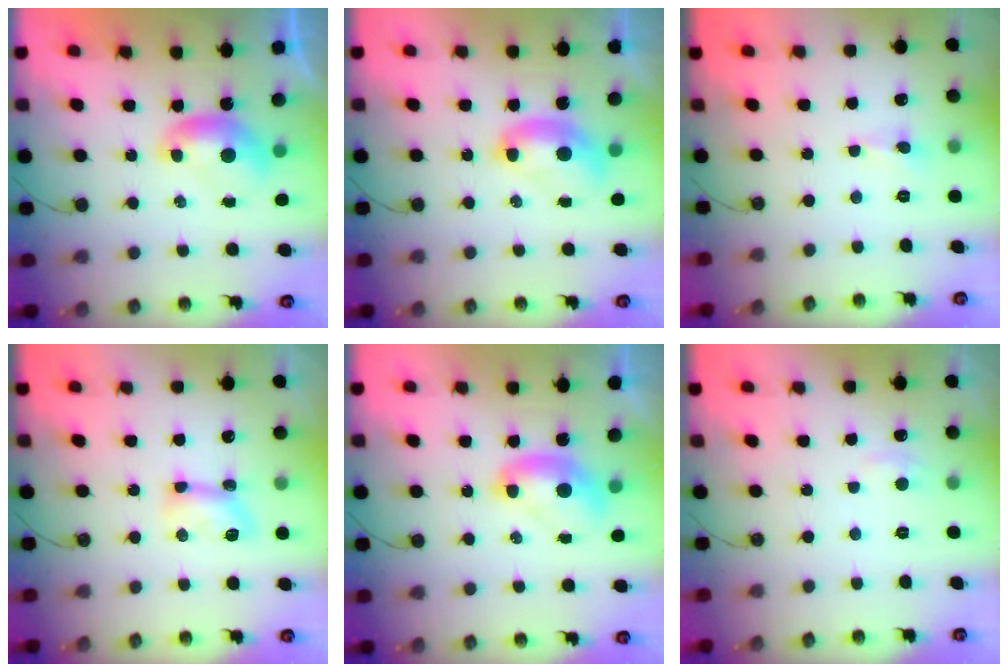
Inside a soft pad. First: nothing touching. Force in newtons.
{"total": 2.7, "press": 2.7, "slide": 0.1}
{"total": 1.9, "press": 1.8, "slide": 0.6}
{"total": 5.2, "press": 5.1, "slide": 0.6}
{"total": 2.0, "press": 2.0, "slide": 0.2}
{"total": 2.9, "press": 2.8, "slide": 0.5}